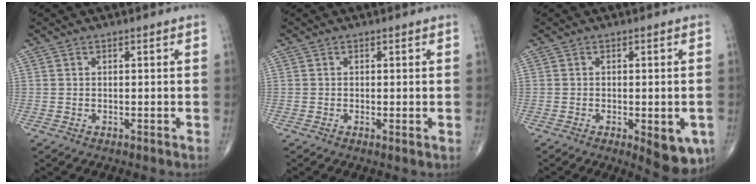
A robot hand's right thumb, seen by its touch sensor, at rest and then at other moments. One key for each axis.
{"total": 0.7, "fx": -0.1, "fy": 0.1, "fz": 0.7, "tx": -0.017, "ty": -0.004, "tz": -0.005}
{"total": 9.0, "fx": -2.9, "fy": 3.3, "fz": 7.8, "tx": -0.086, "ty": -0.010, "tz": -0.033}